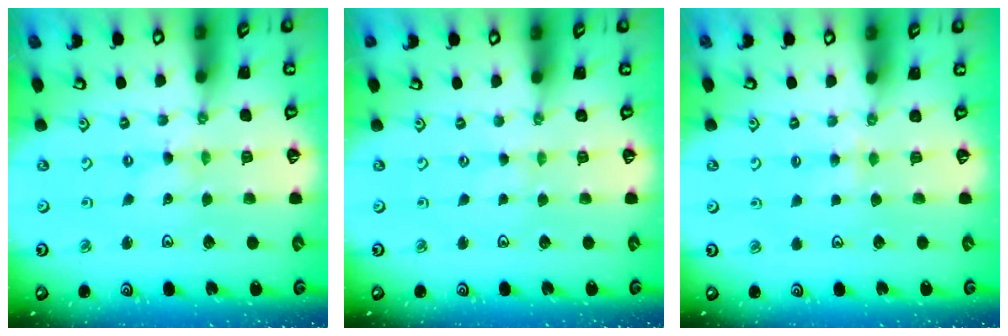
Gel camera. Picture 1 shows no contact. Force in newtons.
{"total": 0.5, "press": 0.5, "slide": 0.1}
{"total": 3.1, "press": 3.1, "slide": 0.4}